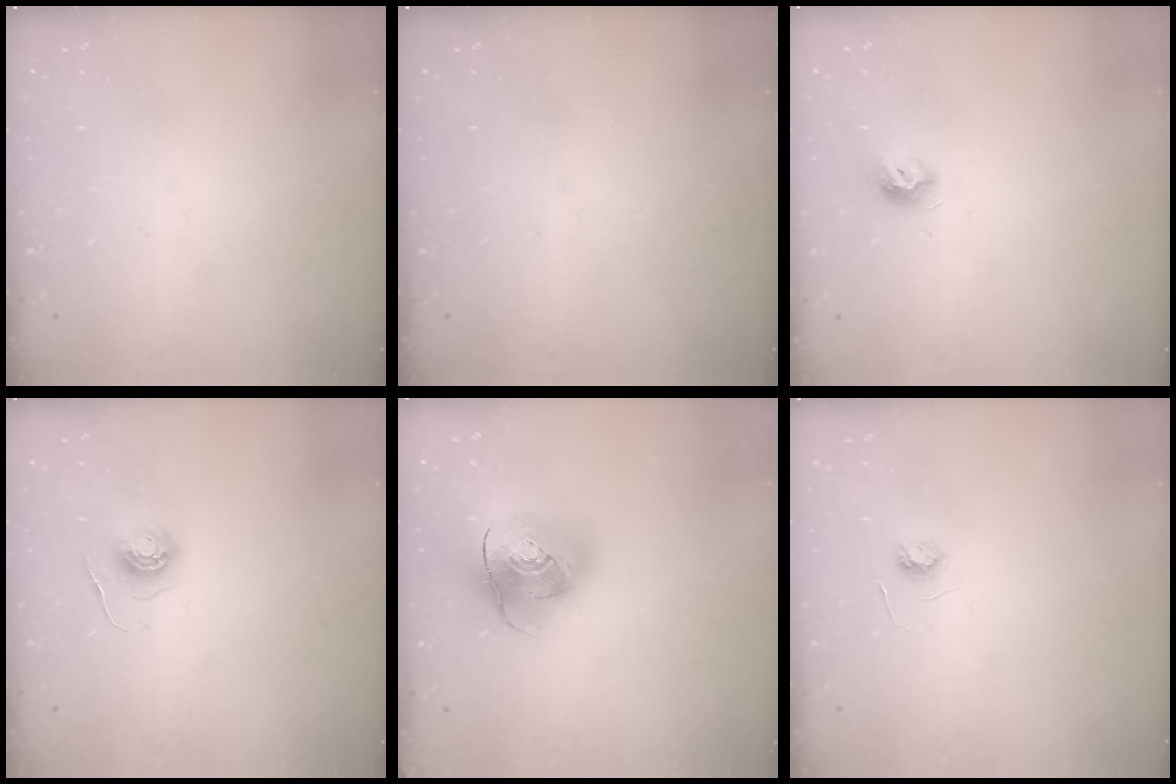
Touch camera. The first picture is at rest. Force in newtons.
{"total": 0.0}
{"total": 8.2, "press": 8.2, "slide": 0.7}
{"total": 5.8, "press": 5.8, "slide": 0.3}
{"total": 14.8, "press": 14.7, "slide": 2.1}
{"total": 3.6, "press": 3.6, "slide": 0.5}